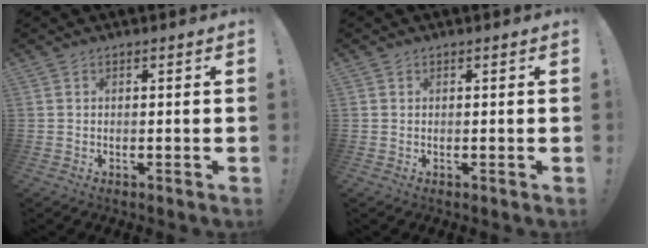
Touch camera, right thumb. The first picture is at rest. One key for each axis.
{"total": 0.0}